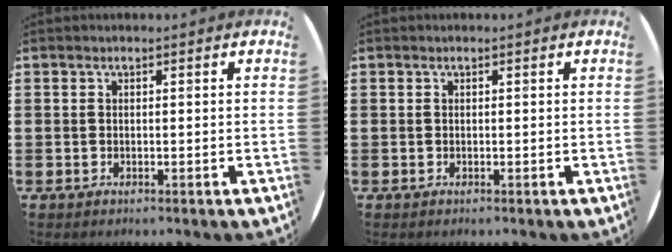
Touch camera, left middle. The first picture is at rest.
{"total": 0.0}